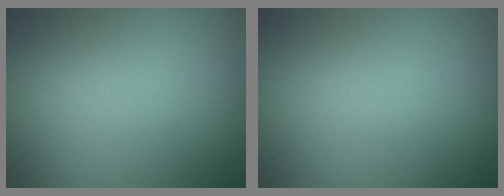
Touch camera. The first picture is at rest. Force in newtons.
{"total": 0.0}